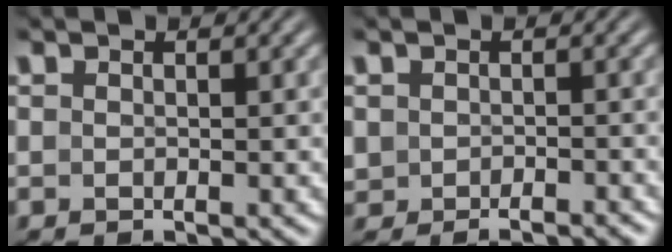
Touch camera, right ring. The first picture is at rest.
{"total": 2.0, "force": [-1.5, 1.2, 0.5], "torque": [-0.015, -0.011, -0.017]}